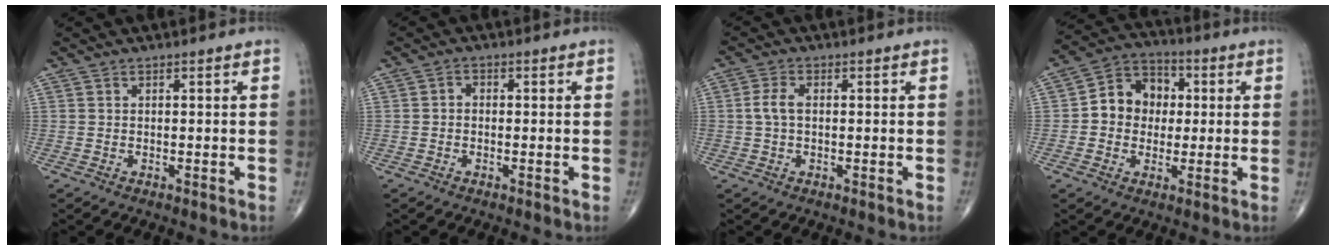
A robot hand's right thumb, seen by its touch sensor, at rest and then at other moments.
{"total": 1.4, "force": [-0.2, 1.1, 0.8], "torque": [-0.007, 0.005, -0.008]}
{"total": 3.4, "force": [0.1, 1.9, 2.8], "torque": [-0.063, 0.008, -0.002]}
{"total": 10.1, "force": [0.7, 8.6, 5.3], "torque": [-0.050, 0.024, 0.000]}